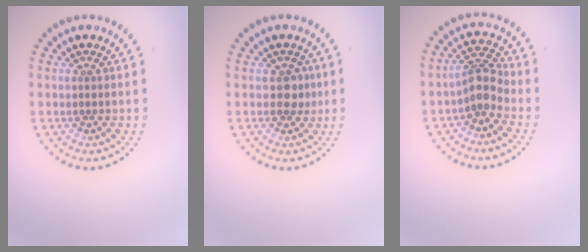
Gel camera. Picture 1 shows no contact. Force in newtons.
{"total": 1.6, "press": 1.5, "slide": 0.5}
{"total": 2.7, "press": 2.0, "slide": 1.8}